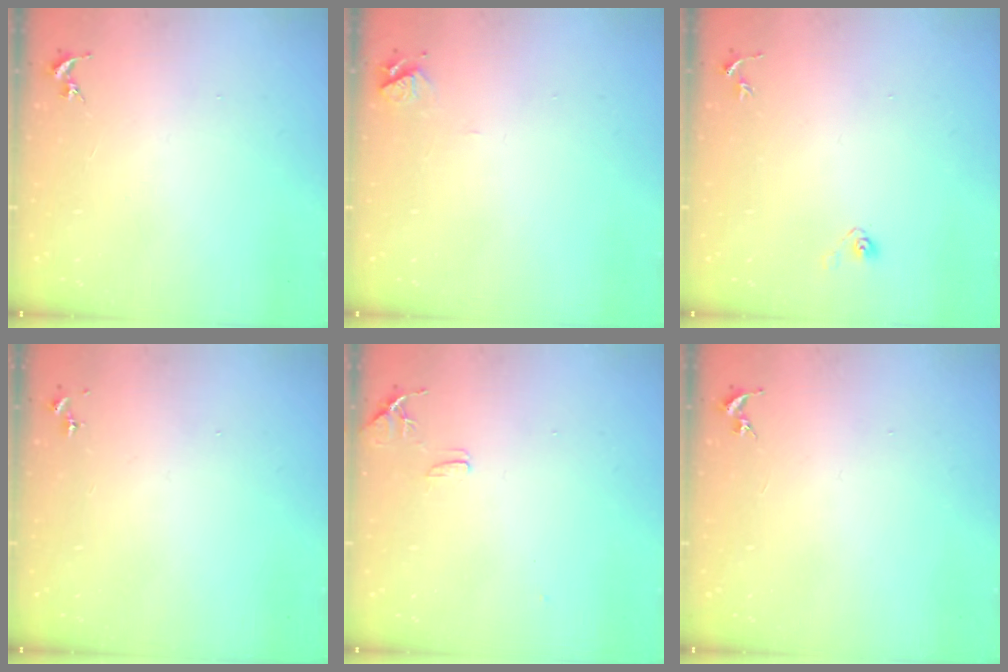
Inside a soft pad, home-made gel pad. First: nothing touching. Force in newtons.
{"total": 4.9, "press": 4.9, "slide": 0.5}
{"total": 3.5, "press": 3.2, "slide": 1.5}
{"total": 0.0}
{"total": 7.7, "press": 7.7, "slide": 0.7}
{"total": 0.0}